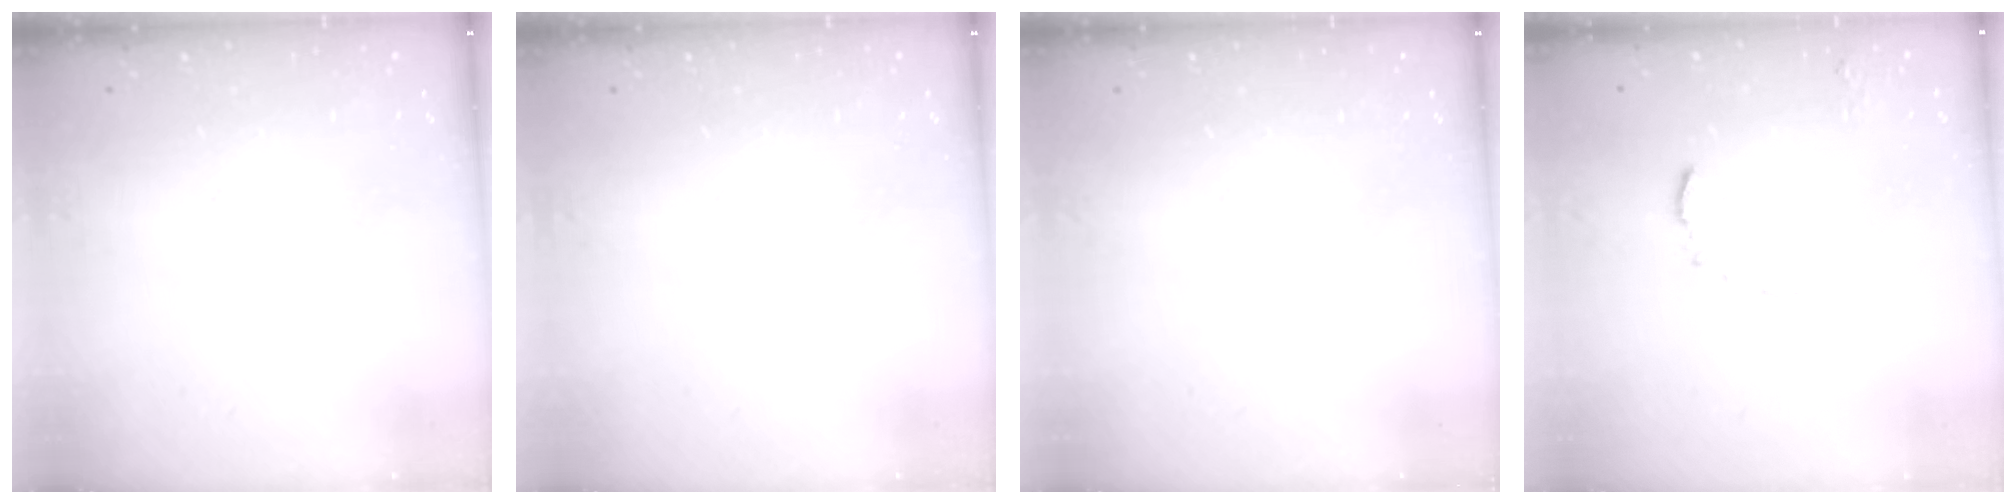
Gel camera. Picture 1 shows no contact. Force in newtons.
{"total": 0.0}
{"total": 0.0}
{"total": 6.1, "press": 6.1, "slide": 0.6}